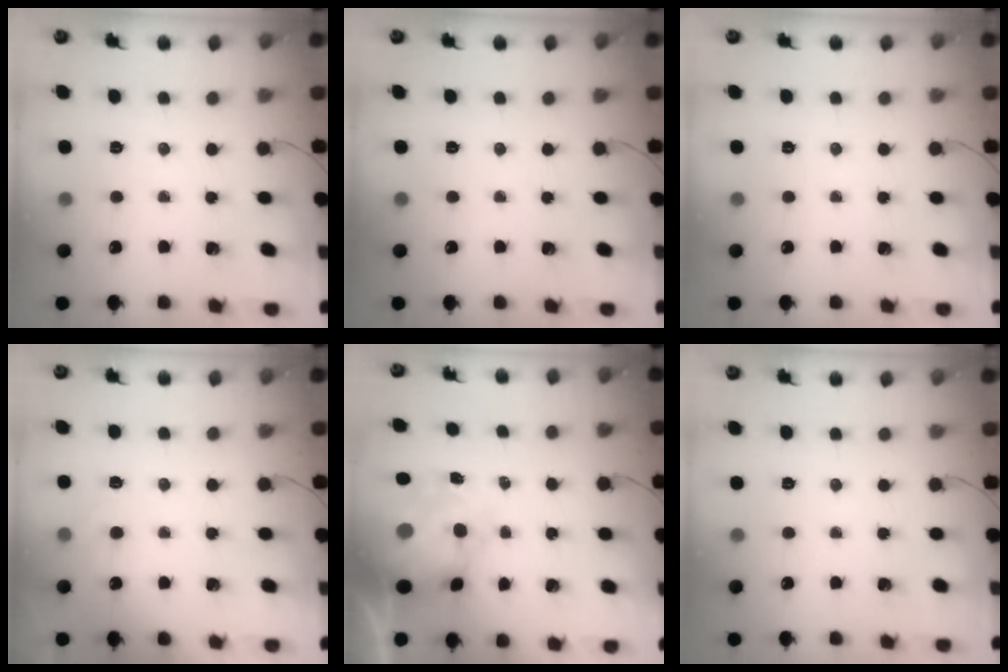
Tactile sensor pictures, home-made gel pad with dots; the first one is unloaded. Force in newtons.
{"total": 0.0}
{"total": 0.0}
{"total": 4.8, "press": 4.6, "slide": 1.3}
{"total": 9.3, "press": 9.1, "slide": 2.0}
{"total": 0.0}